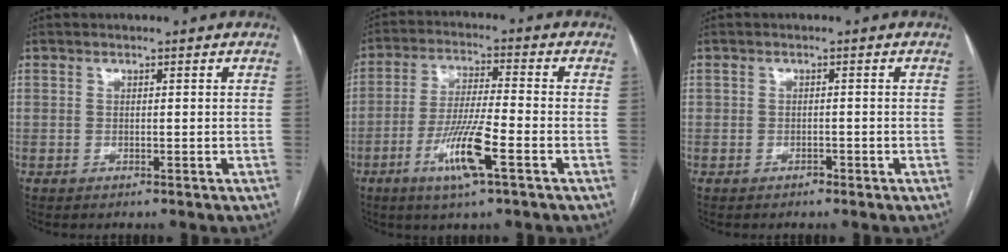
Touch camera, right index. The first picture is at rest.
{"total": 9.8, "force": [-4.3, 0.3, 8.8], "torque": [-0.174, -0.012, -0.081]}
{"total": 0.9, "force": [-0.6, 0.5, 0.3], "torque": [-0.007, 0.001, -0.009]}